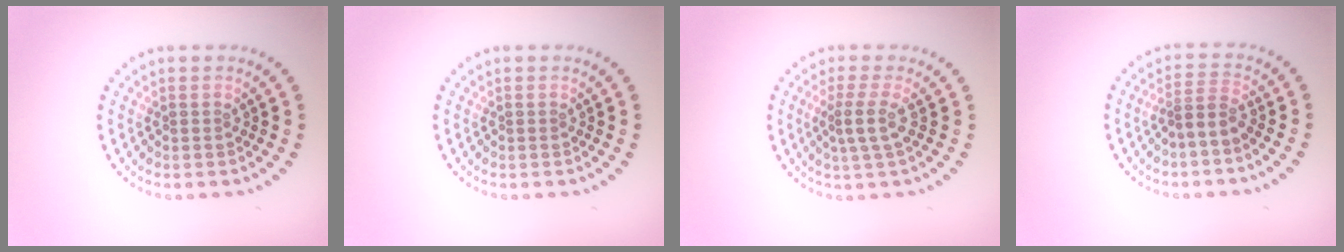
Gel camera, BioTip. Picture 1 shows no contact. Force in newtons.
{"total": 0.0}
{"total": 2.3, "press": 1.7, "slide": 1.6}
{"total": 2.0, "press": 1.3, "slide": 1.5}